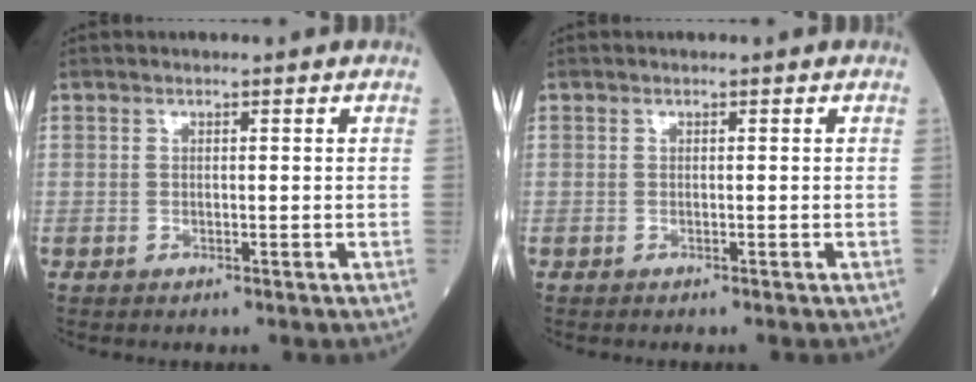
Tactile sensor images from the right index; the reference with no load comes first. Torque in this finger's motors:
{"motor_torque": [0.10, -0.01, 0.06, 0.01]}